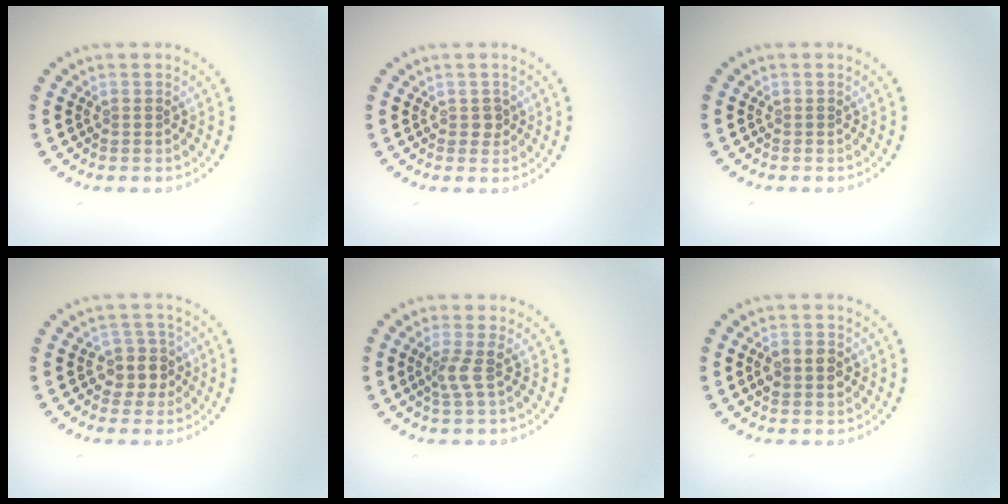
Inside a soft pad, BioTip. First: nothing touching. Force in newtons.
{"total": 0.9, "press": 0.8, "slide": 0.3}
{"total": 0.0}
{"total": 2.8, "press": 2.4, "slide": 1.4}
{"total": 2.0, "press": 1.5, "slide": 1.3}
{"total": 2.9, "press": 2.9, "slide": 0.1}